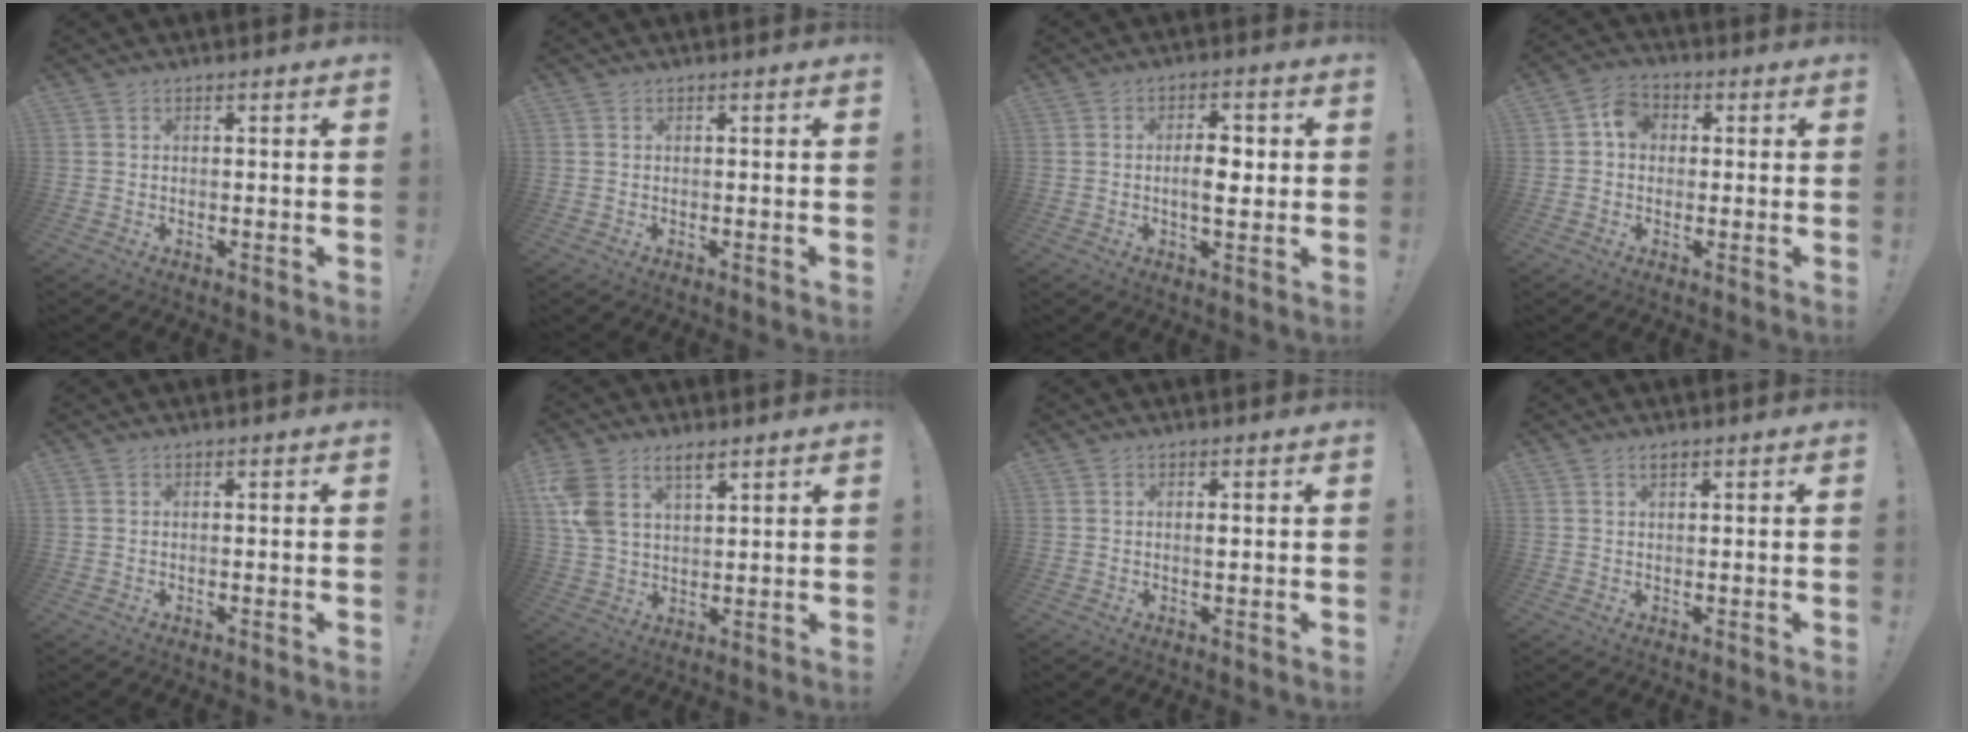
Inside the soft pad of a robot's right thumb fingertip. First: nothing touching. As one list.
[{"total": 0.0}, {"total": 6.6, "force": [-0.4, 3.2, 5.8], "torque": [-0.086, 0.008, -0.012]}, {"total": 5.6, "force": [0.5, 4.5, 3.3], "torque": [-0.046, 0.012, 0.009]}, {"total": 0.0}, {"total": 9.0, "force": [5.5, 5.2, 4.7], "torque": [-0.097, -0.013, 0.112]}, {"total": 0.8, "force": [0.0, 0.2, 0.7], "torque": [-0.003, -0.004, -0.002]}, {"total": 1.1, "force": [0.9, 0.3, 0.5], "torque": [-0.006, -0.002, 0.016]}]